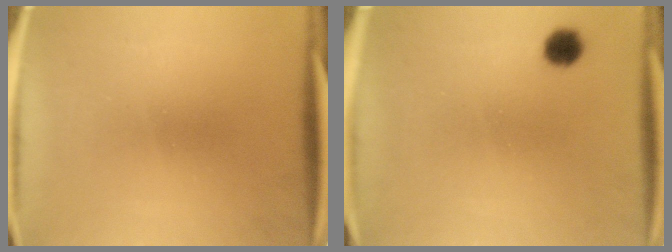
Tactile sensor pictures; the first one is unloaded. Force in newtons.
{"total": 3.4}